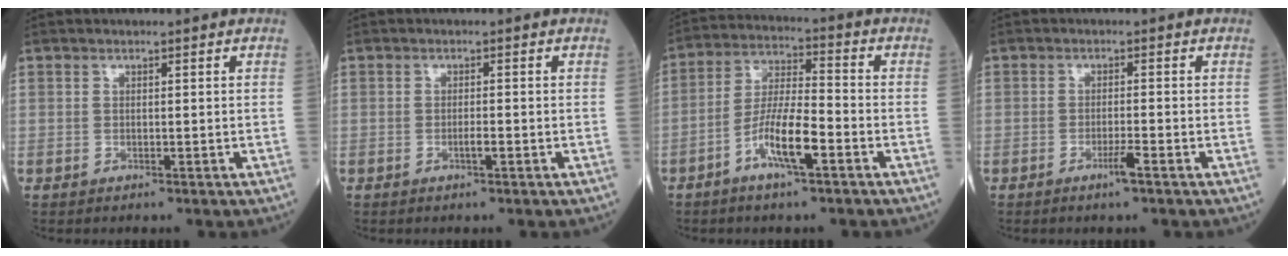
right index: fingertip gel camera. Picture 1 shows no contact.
{"total": 1.3, "force": [-0.5, 0.1, 1.1], "torque": [-0.018, 0.001, -0.009]}
{"total": 8.9, "force": [-4.2, 1.5, 7.7], "torque": [-0.155, 0.004, -0.080]}
{"total": 2.4, "force": [-1.4, -0.3, 2.0], "torque": [-0.038, -0.005, -0.027]}